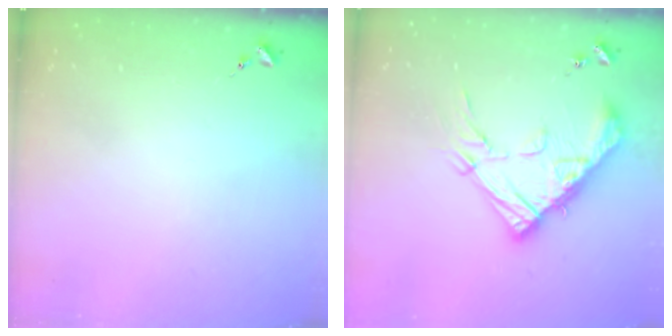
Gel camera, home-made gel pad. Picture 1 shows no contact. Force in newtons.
{"total": 19.5, "press": 19.4, "slide": 1.8}